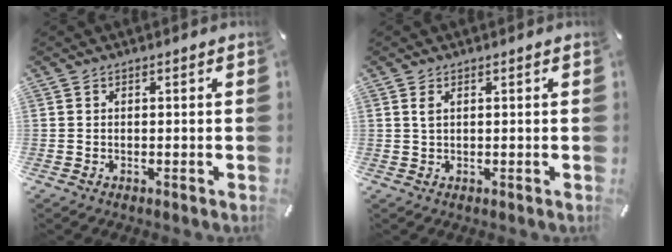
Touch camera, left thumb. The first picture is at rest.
{"total": 1.5, "force": [0.5, 0.5, 1.3], "torque": [-0.027, 0.002, 0.008]}